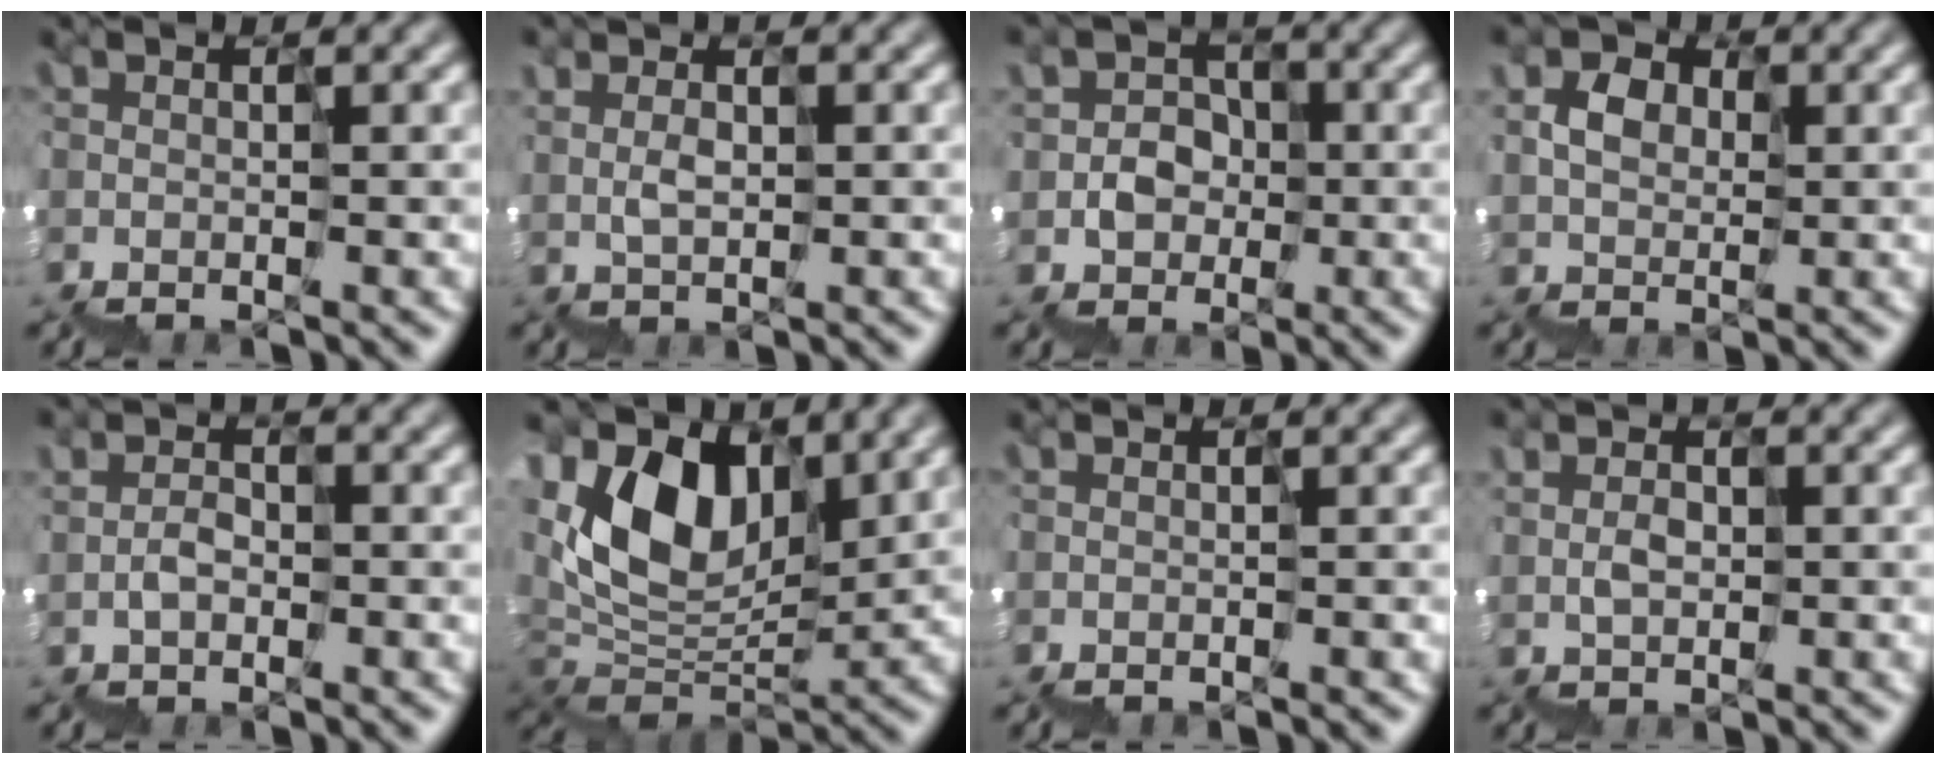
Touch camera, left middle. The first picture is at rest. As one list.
[{"total": 1.5, "force": [1.5, -0.1, -0.2], "torque": [0.006, 0.009, 0.034]}, {"total": 2.9, "force": [0.1, 2.8, 0.4], "torque": [0.002, 0.012, 0.003]}, {"total": 2.7, "force": [1.8, 2.0, 0.2], "torque": [0.003, 0.016, 0.033]}, {"total": 0.8, "force": [0.5, 0.4, -0.5], "torque": [0.014, 0.012, 0.009]}, {"total": 7.3, "force": [5.3, 3.9, 3.2], "torque": [-0.050, -0.004, 0.101]}, {"total": 0.6, "force": [-0.4, 0.2, 0.3], "torque": [0.003, -0.002, -0.004]}, {"total": 1.2, "force": [1.1, 0.4, -0.2], "torque": [0.009, 0.014, 0.024]}]